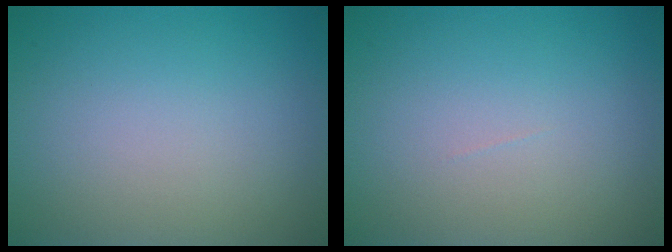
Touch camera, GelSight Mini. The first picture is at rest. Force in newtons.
{"total": 0.0}